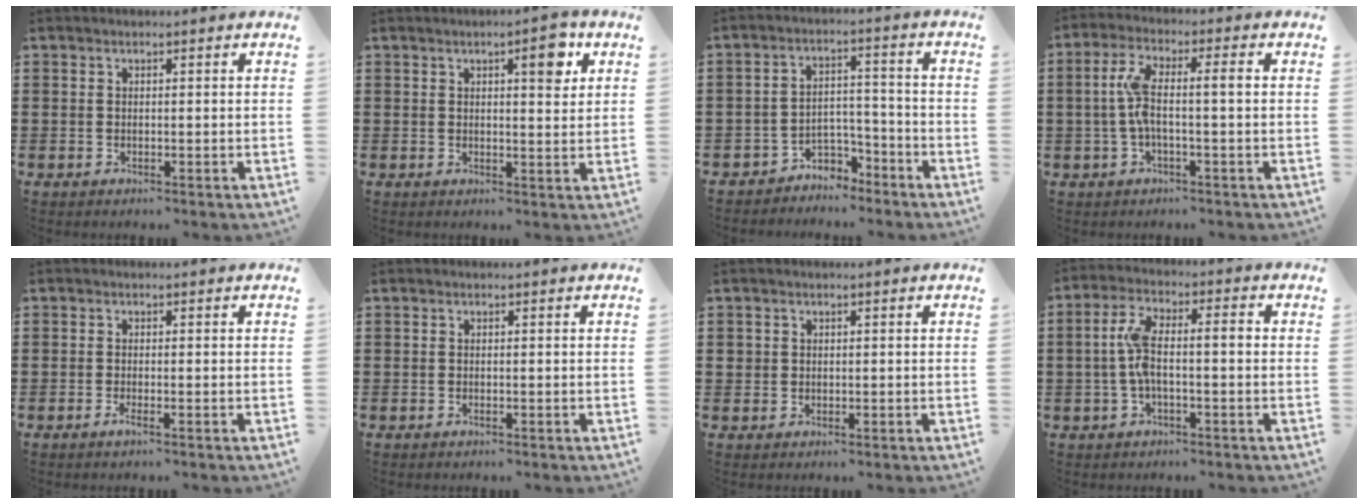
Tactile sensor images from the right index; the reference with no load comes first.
{"total": 4.6, "force": [2.2, 1.3, 3.8], "torque": [-0.055, 0.000, 0.031]}
{"total": 4.0, "force": [-3.6, 1.7, 0.4], "torque": [-0.016, 0.011, -0.074]}
{"total": 6.0, "force": [-0.5, 1.2, 5.8], "torque": [-0.127, -0.003, -0.021]}
{"total": 1.2, "force": [-0.7, 0.1, 1.0], "torque": [-0.024, -0.006, -0.015]}
{"total": 0.0}
{"total": 1.1, "force": [0.3, 1.1, 0.1], "torque": [-0.005, 0.006, 0.005]}
{"total": 6.3, "force": [-0.5, 2.0, 6.0], "torque": [-0.130, 0.005, -0.017]}